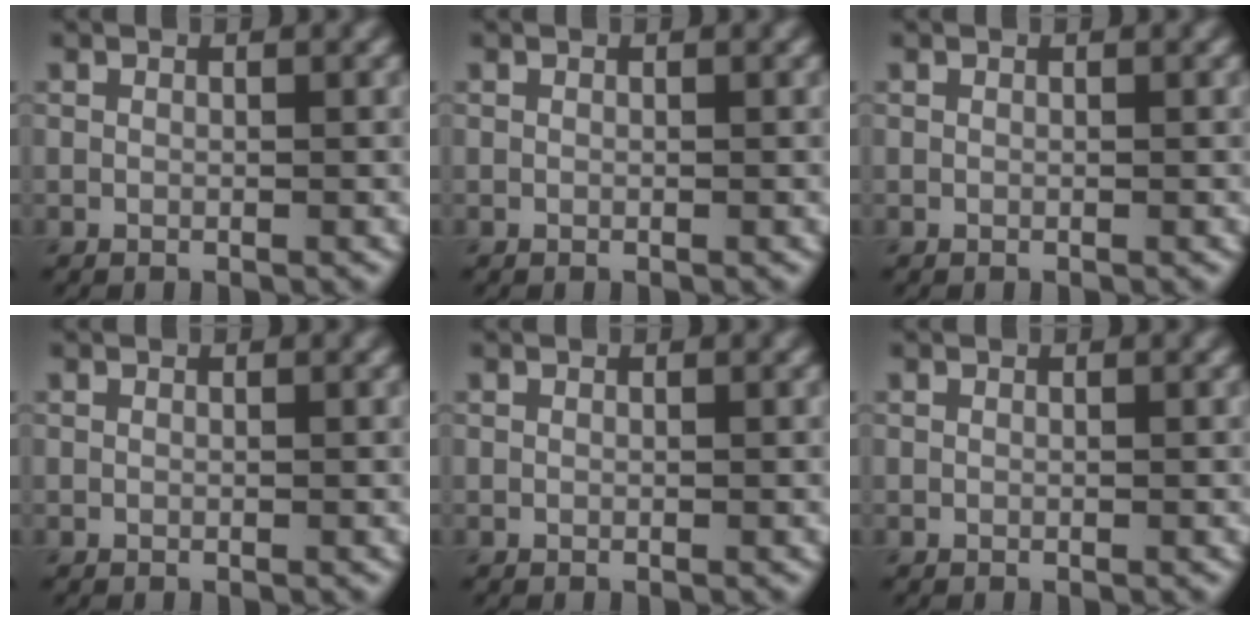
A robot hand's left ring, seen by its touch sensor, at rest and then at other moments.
{"total": 0.0}
{"total": 0.0}
{"total": 0.0}
{"total": 0.0}
{"total": 0.0}